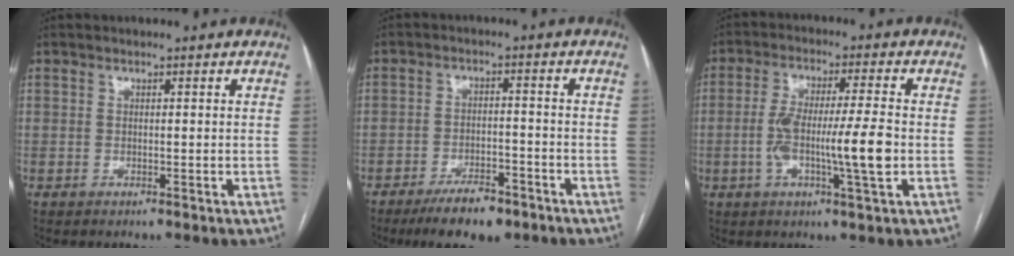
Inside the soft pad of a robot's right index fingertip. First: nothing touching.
{"total": 8.1, "force": [-5.8, 2.8, 4.9], "torque": [-0.081, -0.005, -0.093]}
{"total": 10.2, "force": [-1.7, 0.3, 10.1], "torque": [-0.186, 0.004, -0.033]}